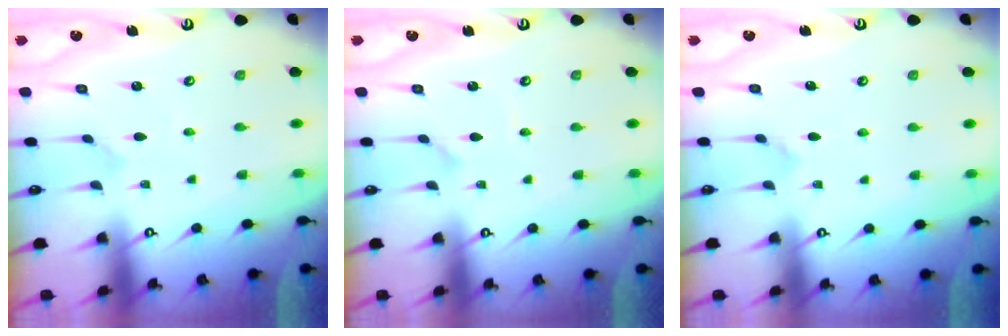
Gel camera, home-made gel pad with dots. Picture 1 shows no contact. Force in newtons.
{"total": 0.6, "press": 0.5, "slide": 0.1}
{"total": 5.2, "press": 5.2, "slide": 0.3}